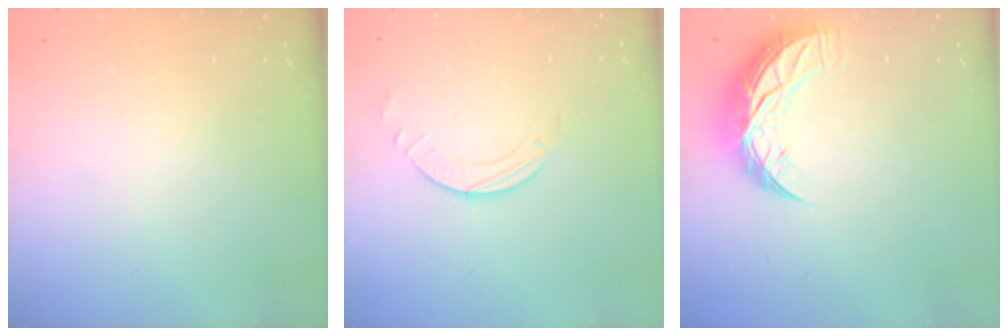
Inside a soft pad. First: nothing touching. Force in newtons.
{"total": 1.7, "press": 1.7, "slide": 0.2}
{"total": 10.1, "press": 10.0, "slide": 0.9}